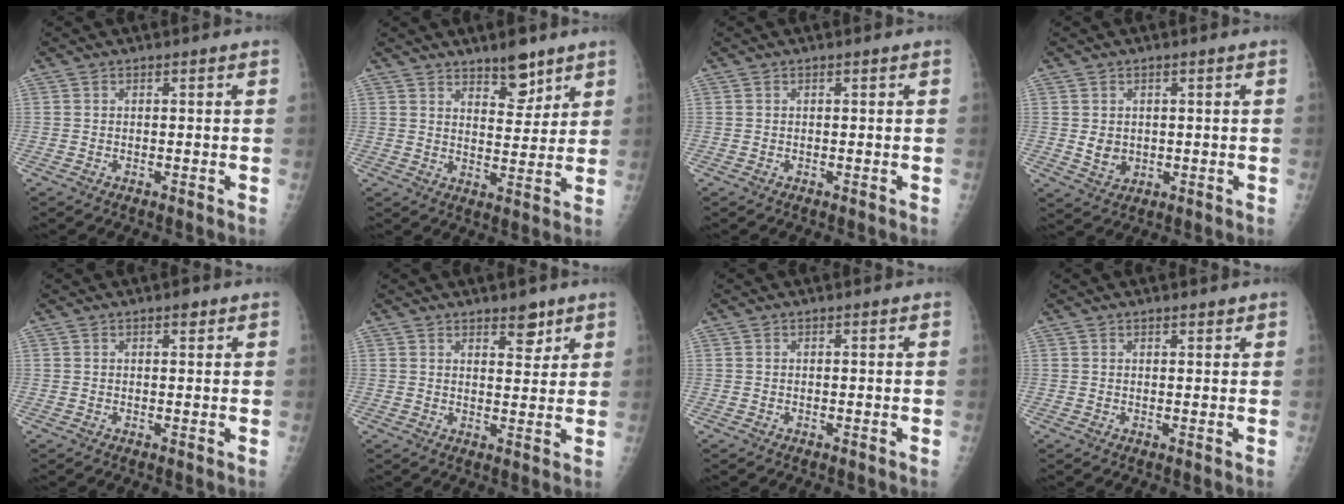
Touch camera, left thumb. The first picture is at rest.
{"total": 7.1, "force": [5.2, 3.0, 3.9], "torque": [-0.032, -0.037, 0.080]}
{"total": 0.0}
{"total": 3.7, "force": [0.2, 3.1, 2.1], "torque": [-0.022, -0.006, 0.015]}
{"total": 1.3, "force": [0.8, 0.6, 0.8], "torque": [-0.006, -0.002, 0.010]}
{"total": 4.4, "force": [3.0, 2.0, 2.4], "torque": [-0.013, -0.020, 0.044]}
{"total": 0.0}
{"total": 1.2, "force": [1.0, 0.5, 0.6], "torque": [-0.005, -0.005, 0.014]}